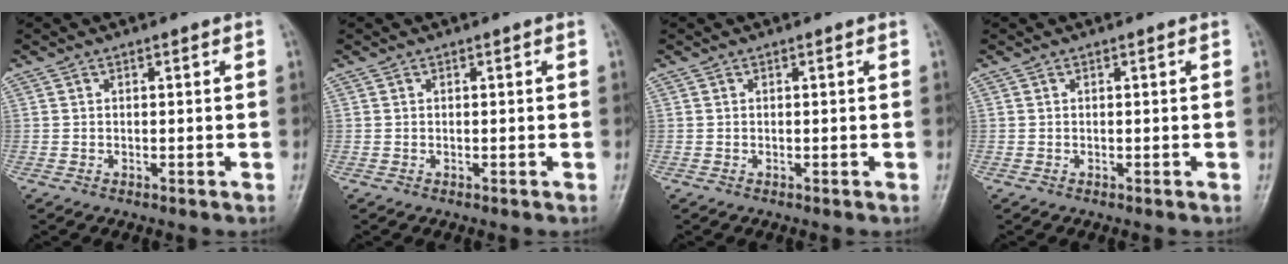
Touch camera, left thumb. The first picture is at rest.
{"total": 0.0}
{"total": 0.0}
{"total": 0.0}